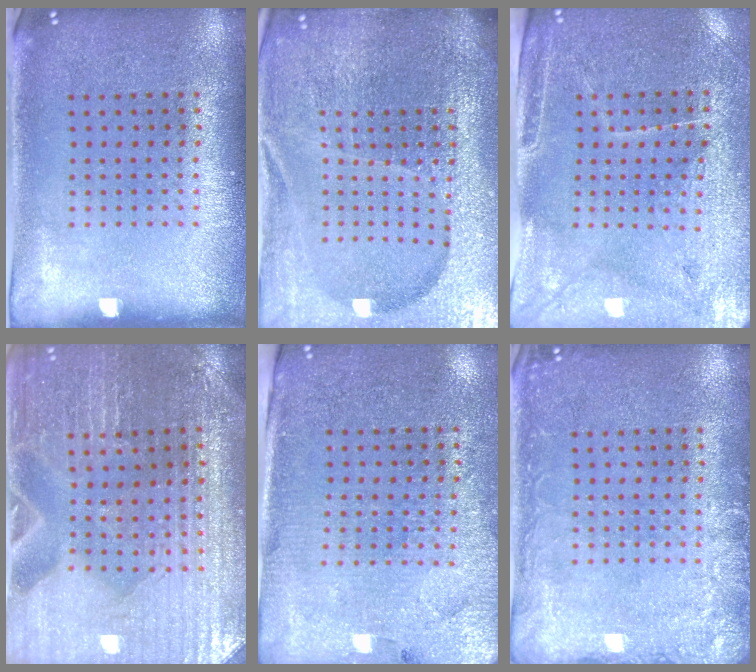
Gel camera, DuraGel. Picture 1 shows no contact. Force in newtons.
{"total": 6.3, "press": 5.5, "slide": 3.1}
{"total": 3.3, "press": 3.1, "slide": 1.0}
{"total": 2.2, "press": 2.1, "slide": 0.2}
{"total": 3.1, "press": 3.0, "slide": 1.0}
{"total": 2.6, "press": 2.6, "slide": 0.3}